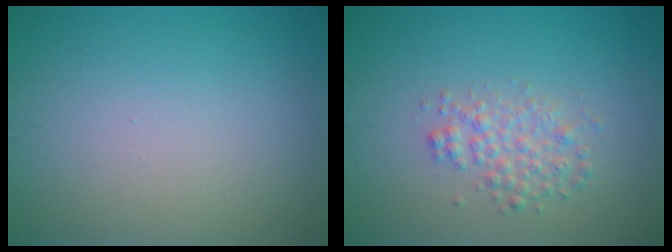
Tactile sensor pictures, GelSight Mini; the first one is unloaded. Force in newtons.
{"total": 2.5, "press": 2.5, "slide": 0.1}